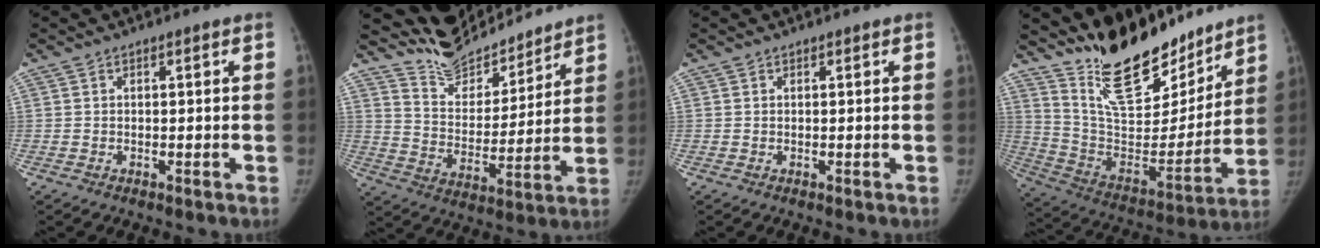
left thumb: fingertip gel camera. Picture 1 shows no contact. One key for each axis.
{"total": 13.4, "fx": 13.0, "fy": 3.2, "fz": 1.5, "tx": 0.004, "ty": -0.091, "tz": 0.234}
{"total": 0.0}
{"total": 23.2, "fx": 18.7, "fy": 8.7, "fz": 10.7, "tx": -0.129, "ty": -0.113, "tz": 0.319}